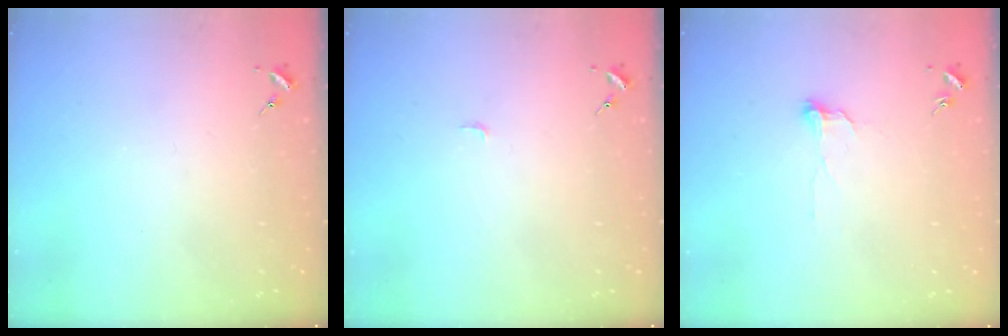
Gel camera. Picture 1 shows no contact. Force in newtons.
{"total": 2.8, "press": 2.8, "slide": 0.3}
{"total": 5.5, "press": 5.5, "slide": 0.5}